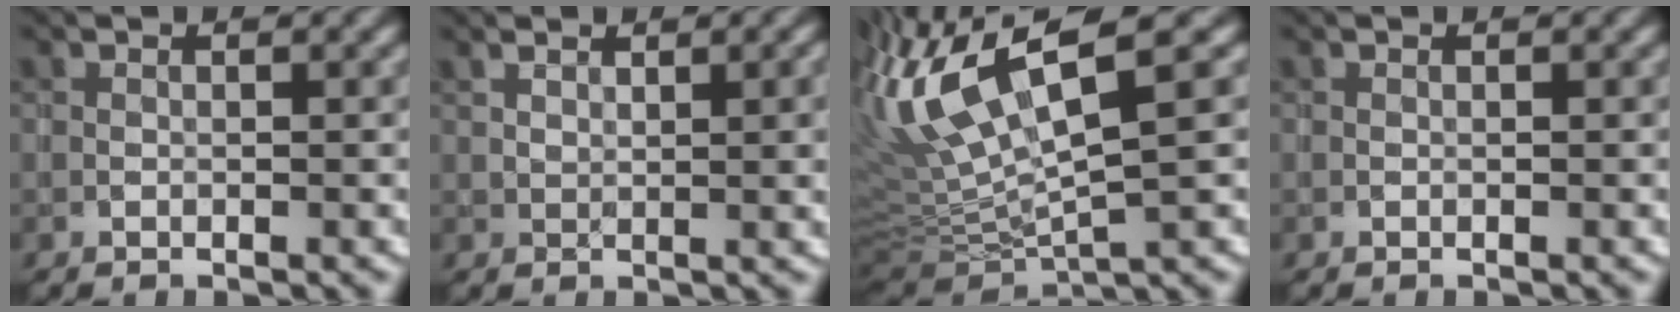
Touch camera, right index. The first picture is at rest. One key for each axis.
{"total": 3.3, "fx": 1.6, "fy": 0.9, "fz": 2.7, "tx": -0.046, "ty": 0.003, "tz": 0.033}
{"total": 10.8, "fx": 3.8, "fy": 3.0, "fz": 9.6, "tx": -0.208, "ty": 0.007, "tz": 0.073}
{"total": 0.0}